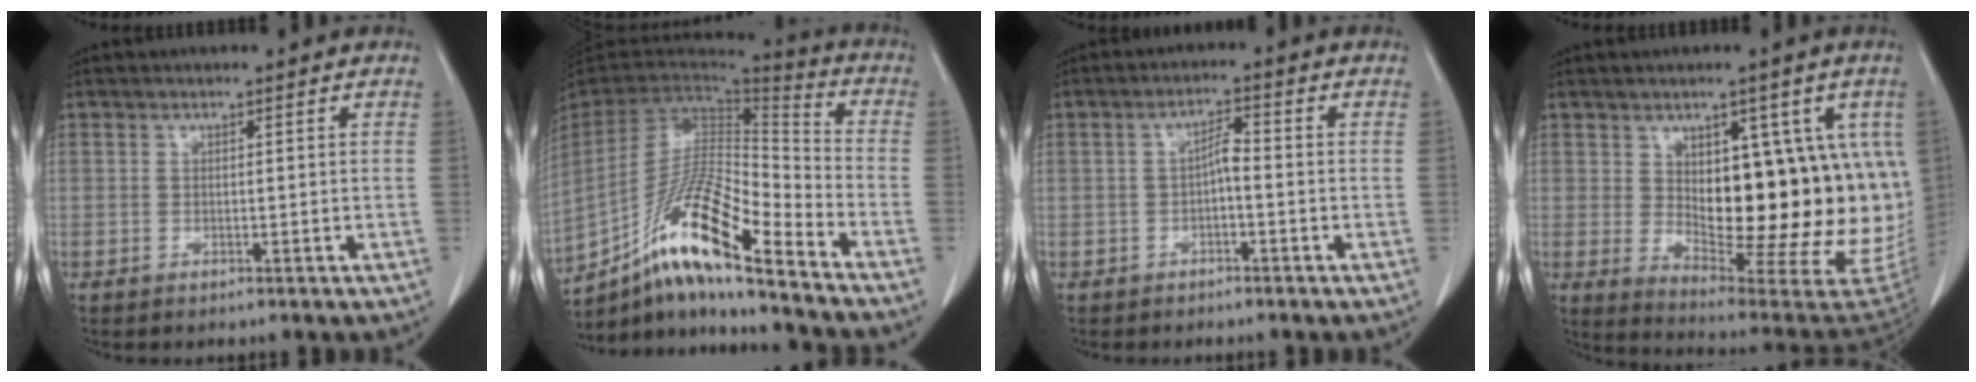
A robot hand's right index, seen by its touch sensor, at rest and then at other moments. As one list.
[{"total": 18.1, "force": [-12.5, 1.4, 13.1], "torque": [-0.258, -0.007, -0.230]}, {"total": 2.7, "force": [-0.5, 0.8, 2.5], "torque": [-0.041, 0.010, -0.008]}, {"total": 19.1, "force": [2.8, 7.9, 17.2], "torque": [-0.191, -0.003, 0.059]}]